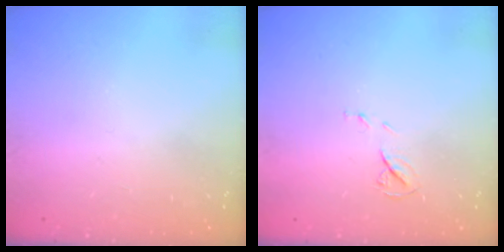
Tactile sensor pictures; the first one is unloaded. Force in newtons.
{"total": 5.7, "press": 5.6, "slide": 0.5}